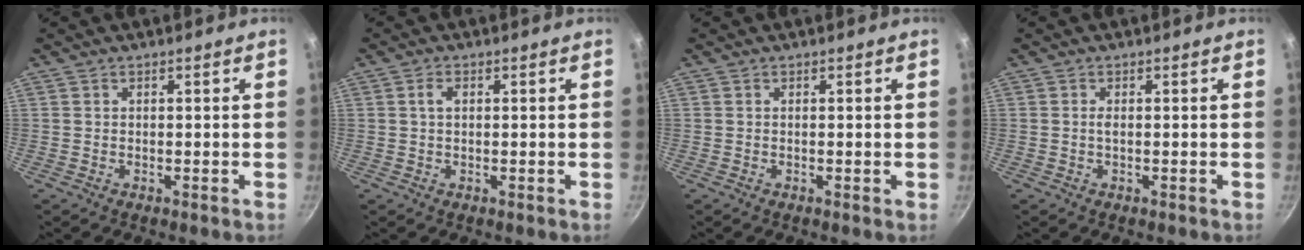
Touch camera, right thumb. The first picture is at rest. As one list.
[{"total": 2.0, "force": [0.5, 1.2, 1.6], "torque": [-0.026, 0.004, 0.008]}, {"total": 0.0}, {"total": 0.9, "force": [0.0, 0.3, 0.8], "torque": [-0.018, 0.001, 0.000]}]